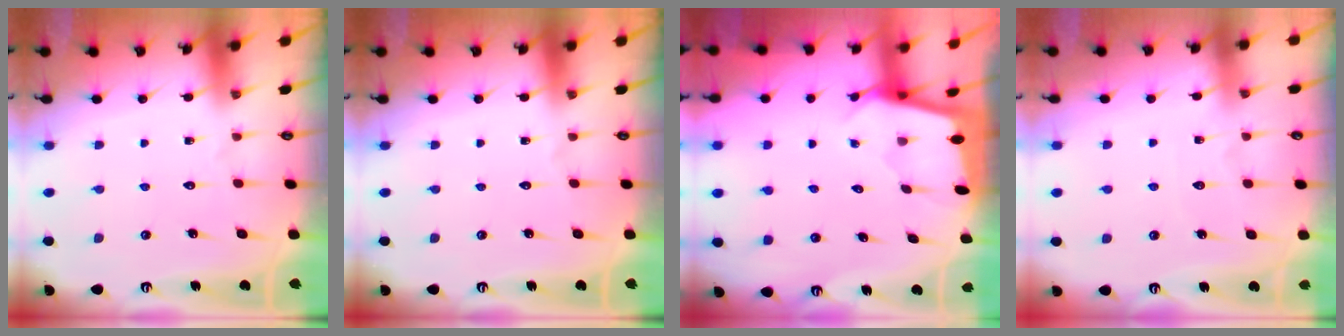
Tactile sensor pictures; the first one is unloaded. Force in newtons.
{"total": 0.0}
{"total": 1.6, "press": 1.6, "slide": 0.2}
{"total": 6.1, "press": 6.1, "slide": 0.7}